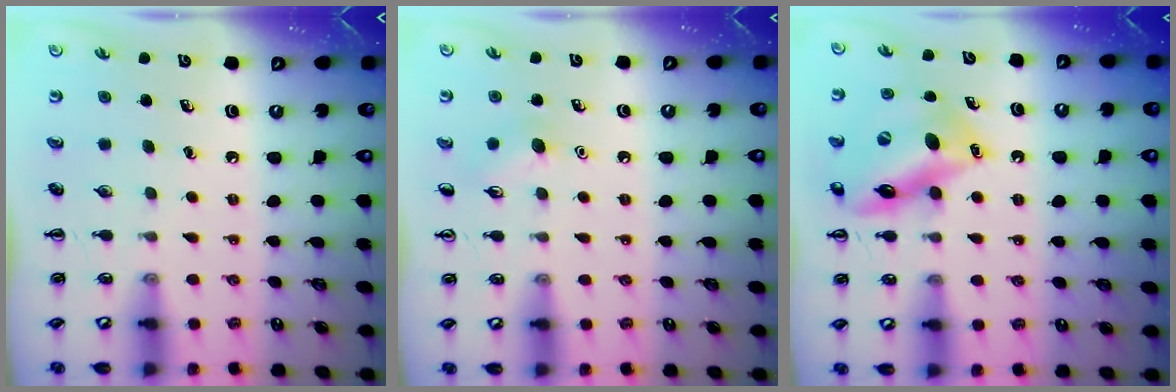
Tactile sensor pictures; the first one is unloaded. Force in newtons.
{"total": 6.1, "press": 5.9, "slide": 1.5}
{"total": 15.5, "press": 15.3, "slide": 2.7}